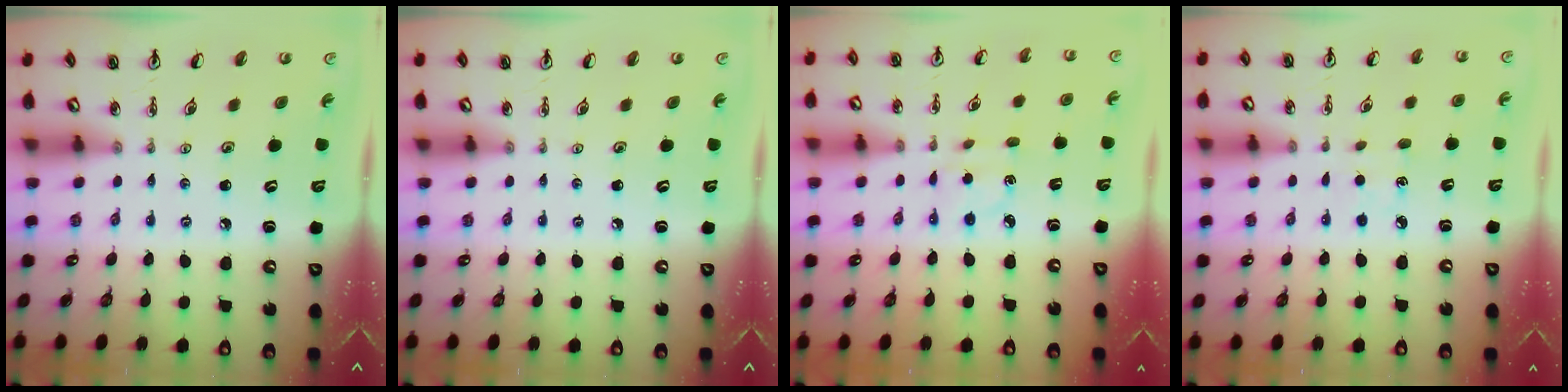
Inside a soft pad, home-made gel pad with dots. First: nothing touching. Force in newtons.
{"total": 0.0}
{"total": 2.3, "press": 2.1, "slide": 0.8}
{"total": 3.4, "press": 3.4, "slide": 0.4}